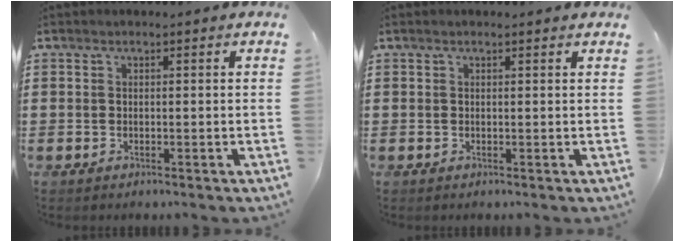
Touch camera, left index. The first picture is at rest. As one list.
[{"total": 0.5, "force": [0.3, 0.0, 0.4], "torque": [-0.009, -0.001, 0.006]}]